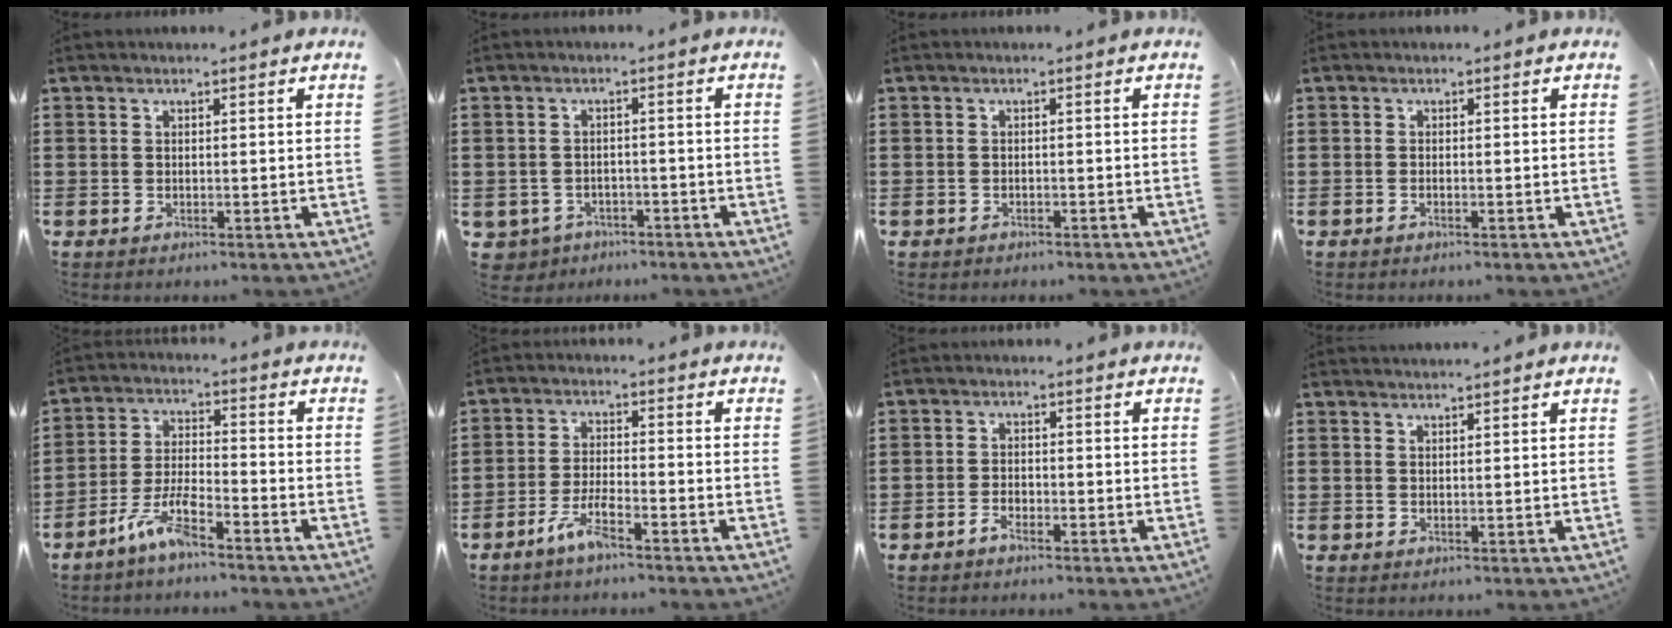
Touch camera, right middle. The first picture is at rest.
{"total": 2.7, "force": [-2.5, 1.0, -0.2], "torque": [-0.015, -0.003, -0.058]}
{"total": 1.0, "force": [-0.9, 0.5, 0.0], "torque": [-0.001, 0.002, -0.020]}
{"total": 0.6, "force": [-0.5, 0.1, 0.3], "torque": [-0.008, -0.003, -0.008]}
{"total": 6.4, "force": [-5.2, 1.1, 3.6], "torque": [-0.087, -0.001, -0.104]}
{"total": 4.6, "force": [-3.5, 0.8, 2.9], "torque": [-0.062, 0.006, -0.067]}
{"total": 2.1, "force": [-1.5, 0.8, 1.1], "torque": [-0.021, 0.002, -0.031]}
{"total": 1.1, "force": [1.1, -0.2, 0.1], "torque": [-0.004, -0.002, 0.022]}